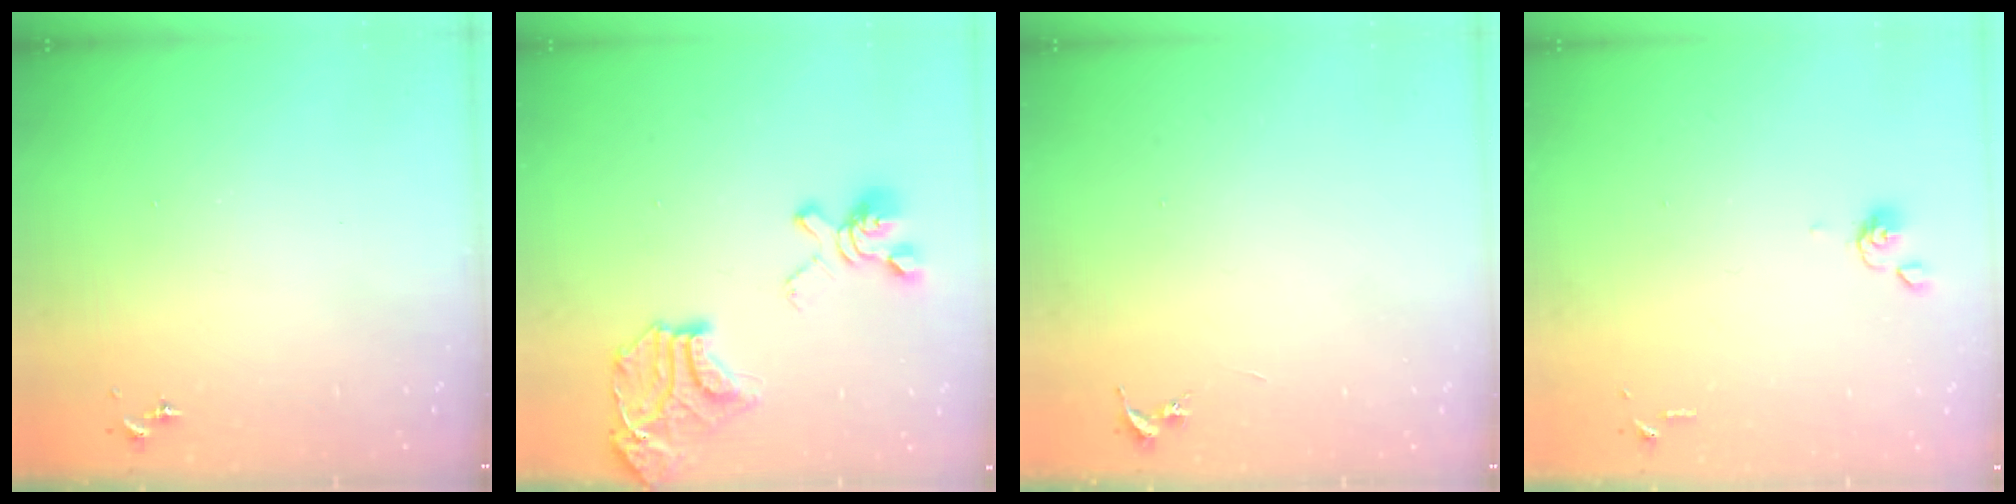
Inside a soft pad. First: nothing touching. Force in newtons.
{"total": 20.9, "press": 20.8, "slide": 2.0}
{"total": 0.0}
{"total": 4.9, "press": 4.8, "slide": 0.9}